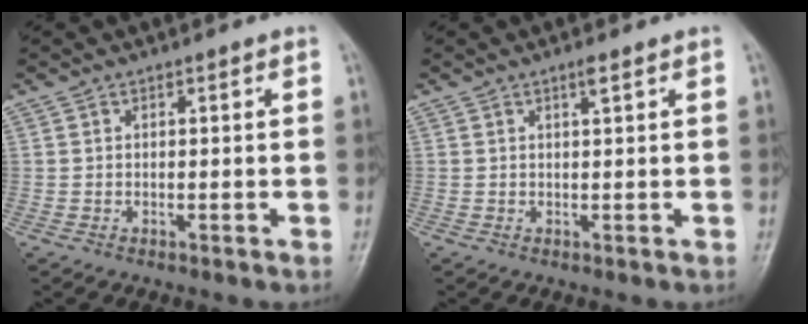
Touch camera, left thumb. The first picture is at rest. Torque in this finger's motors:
{"motor_torque": [0.12, -0.01, 0.45, -0.16, 0.00]}